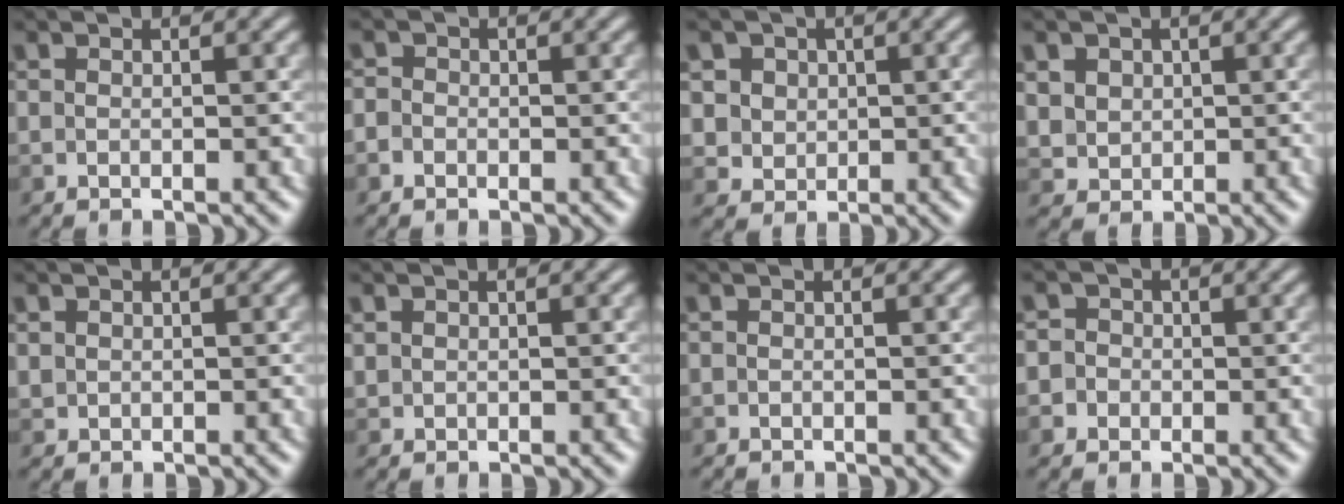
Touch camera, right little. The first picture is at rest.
{"total": 1.4, "force": [-0.6, 1.2, 0.6], "torque": [-0.010, 0.002, -0.016]}
{"total": 3.2, "force": [1.3, 2.8, 0.8], "torque": [-0.039, -0.008, 0.030]}
{"total": 2.2, "force": [0.9, 2.0, 0.6], "torque": [-0.033, -0.003, 0.024]}
{"total": 0.9, "force": [0.5, 0.7, 0.0], "torque": [-0.009, -0.002, 0.010]}
{"total": 0.7, "force": [0.5, 0.5, 0.0], "torque": [-0.006, -0.001, 0.010]}
{"total": 0.0}
{"total": 3.3, "force": [0.3, 3.2, 0.9], "torque": [-0.023, 0.017, -0.016]}